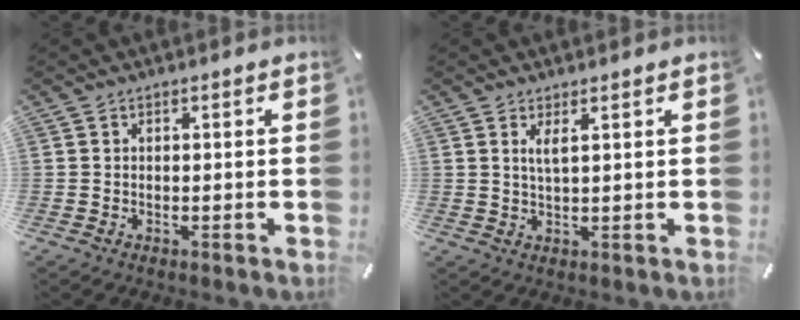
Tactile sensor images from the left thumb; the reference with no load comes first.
{"total": 2.6, "force": [1.4, 0.5, 2.2], "torque": [-0.046, 0.001, 0.024]}